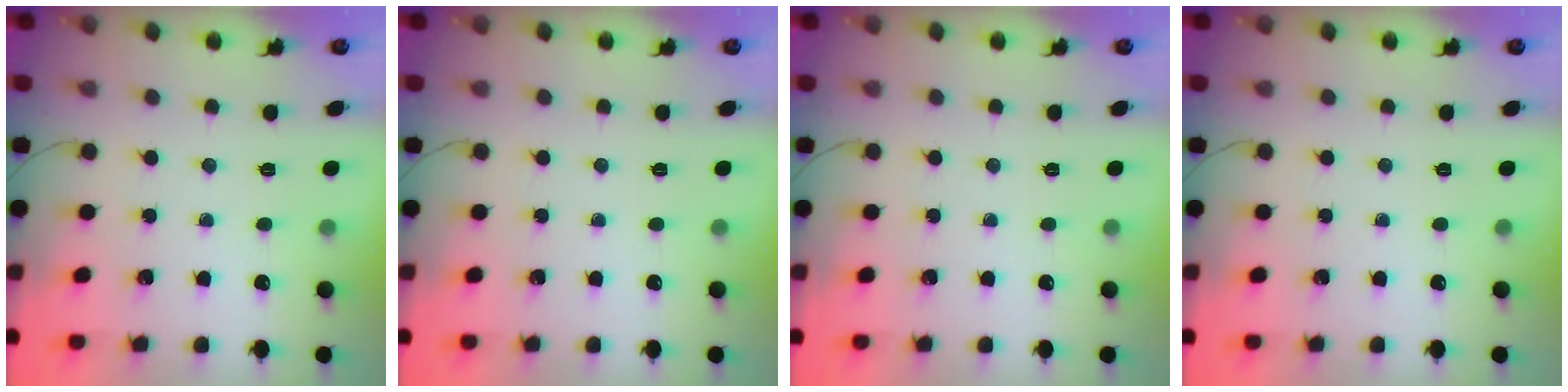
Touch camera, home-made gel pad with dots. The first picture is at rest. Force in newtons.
{"total": 0.0}
{"total": 0.0}
{"total": 0.0}